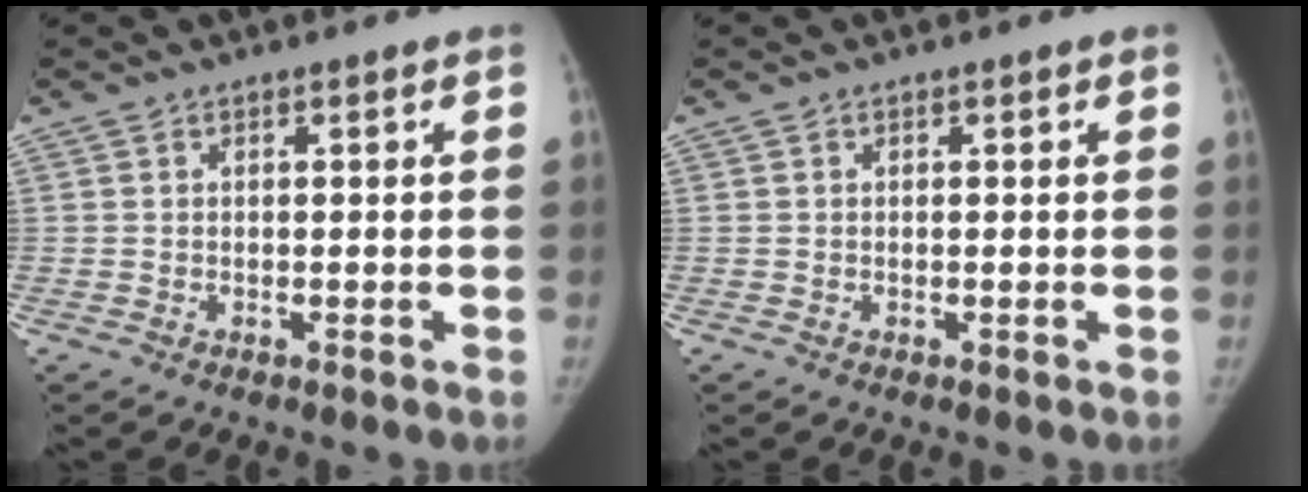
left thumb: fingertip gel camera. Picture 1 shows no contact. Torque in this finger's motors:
{"motor_torque": [-0.19, -0.12, -0.26, 0.10, -0.04]}